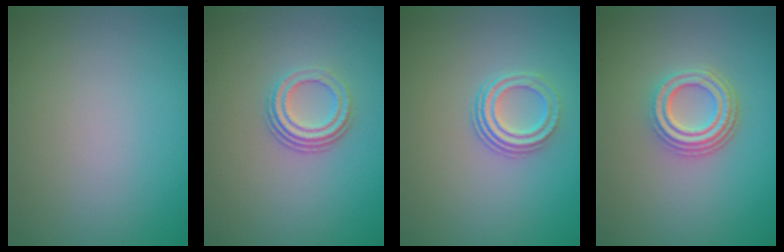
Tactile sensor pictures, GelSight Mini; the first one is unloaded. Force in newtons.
{"total": 3.0, "press": 2.1, "slide": 2.1}
{"total": 2.9, "press": 2.2, "slide": 1.9}
{"total": 4.0, "press": 3.1, "slide": 2.5}